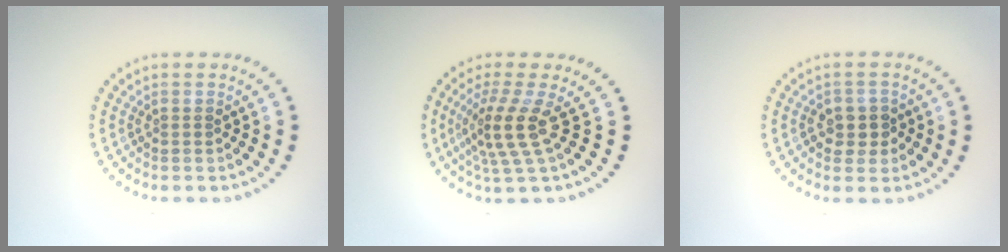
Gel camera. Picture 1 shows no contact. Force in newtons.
{"total": 3.9, "press": 2.9, "slide": 2.7}
{"total": 2.5, "press": 2.4, "slide": 0.4}